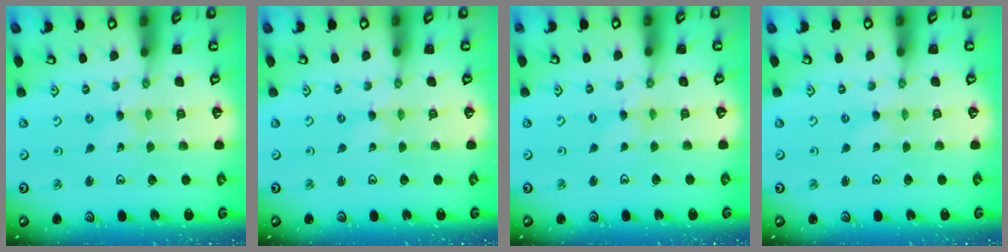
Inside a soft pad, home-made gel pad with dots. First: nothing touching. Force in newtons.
{"total": 0.0}
{"total": 0.0}
{"total": 0.0}